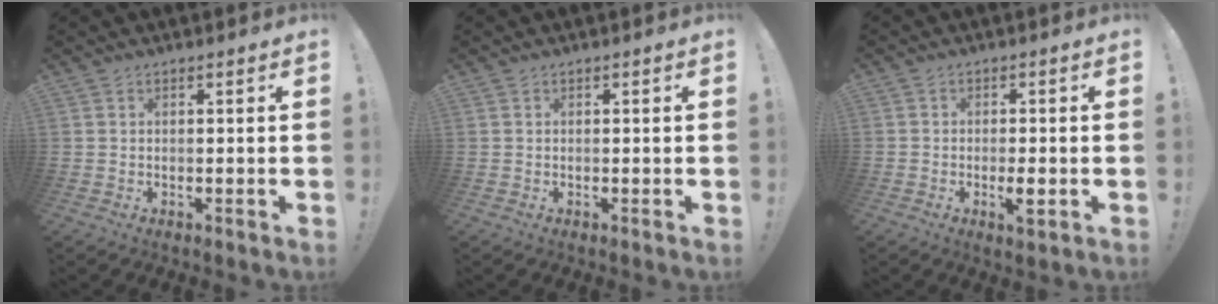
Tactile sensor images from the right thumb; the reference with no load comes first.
{"total": 0.0}
{"total": 4.3, "force": [-1.8, 2.9, 2.6], "torque": [-0.029, 0.011, -0.030]}